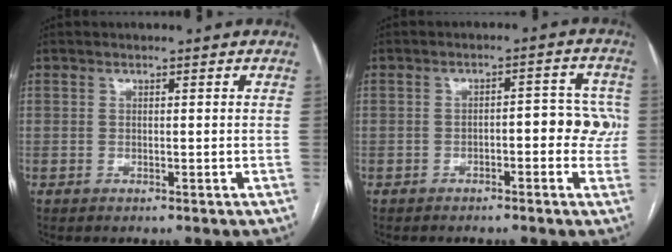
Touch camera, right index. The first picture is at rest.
{"total": 6.2, "force": [-1.1, 2.6, 5.5], "torque": [-0.058, 0.030, -0.015]}